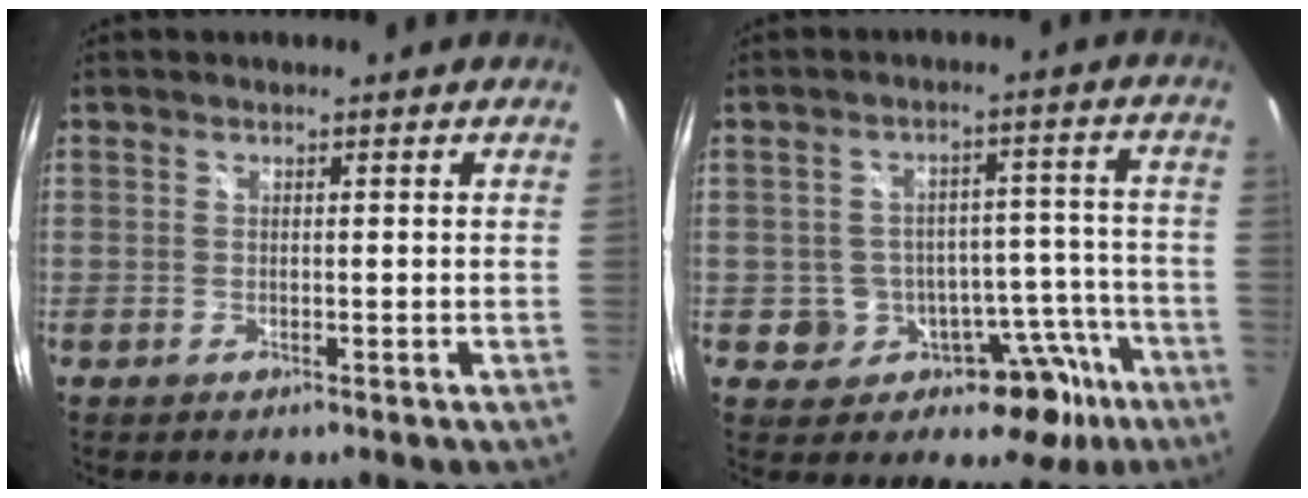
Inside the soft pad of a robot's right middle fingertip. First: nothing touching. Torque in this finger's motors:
{"motor_torque": [0.05, -0.10, 0.04, 0.00]}